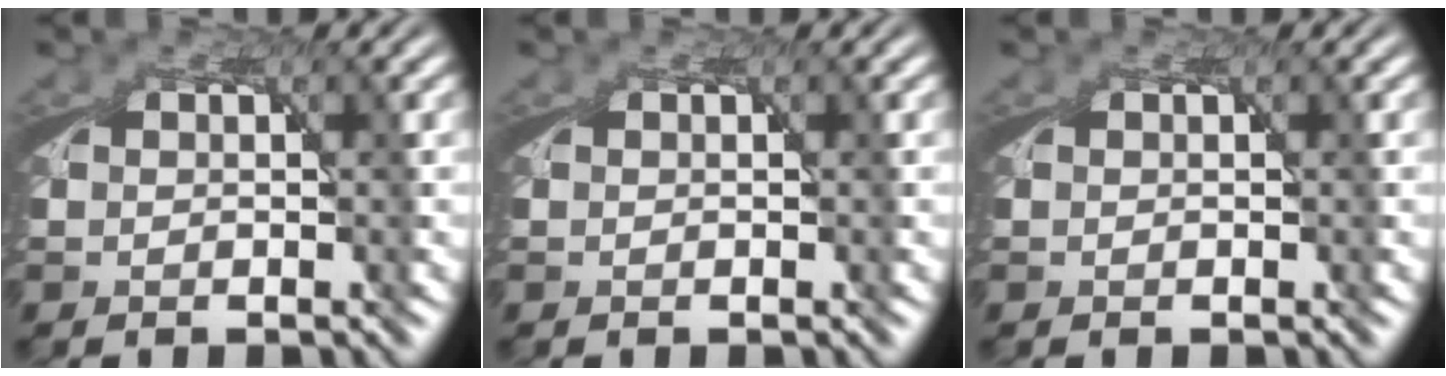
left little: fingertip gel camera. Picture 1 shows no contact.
{"total": 0.0}
{"total": 0.0}